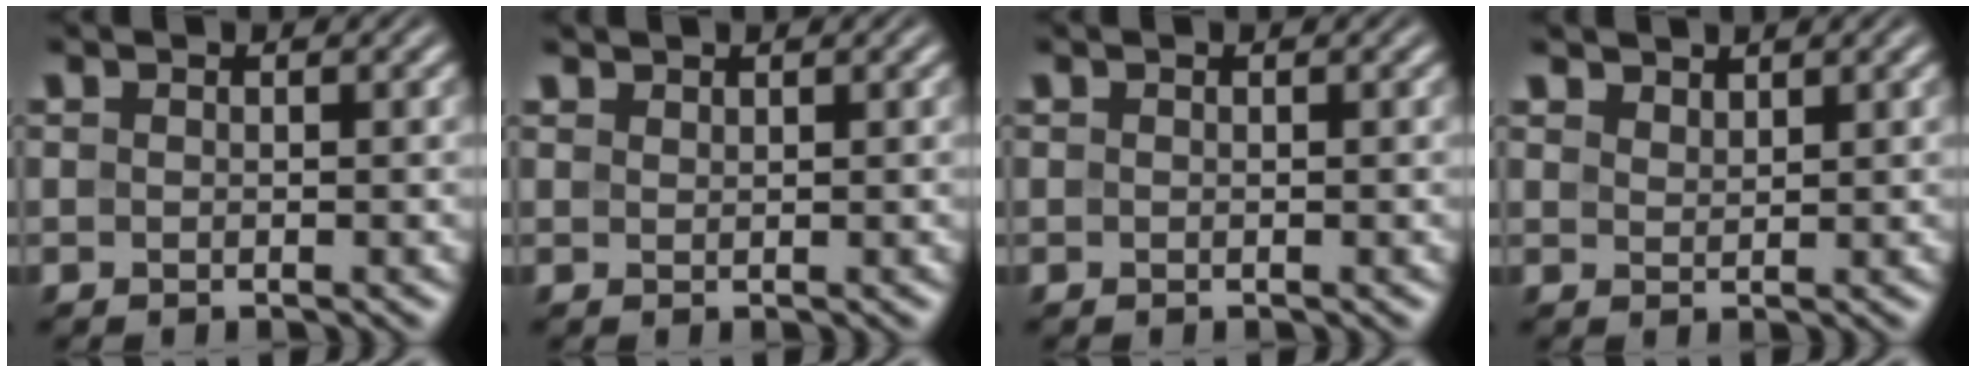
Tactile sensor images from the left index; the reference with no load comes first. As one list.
[{"total": 0.8, "force": [0.8, 0.1, 0.0], "torque": [0.000, -0.001, 0.018]}, {"total": 0.0}, {"total": 1.5, "force": [1.5, 0.3, 0.2], "torque": [-0.006, 0.000, 0.029]}]